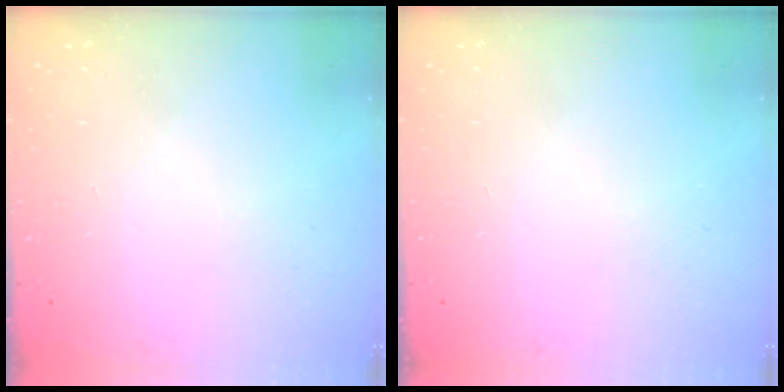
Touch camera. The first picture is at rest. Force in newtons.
{"total": 0.0}